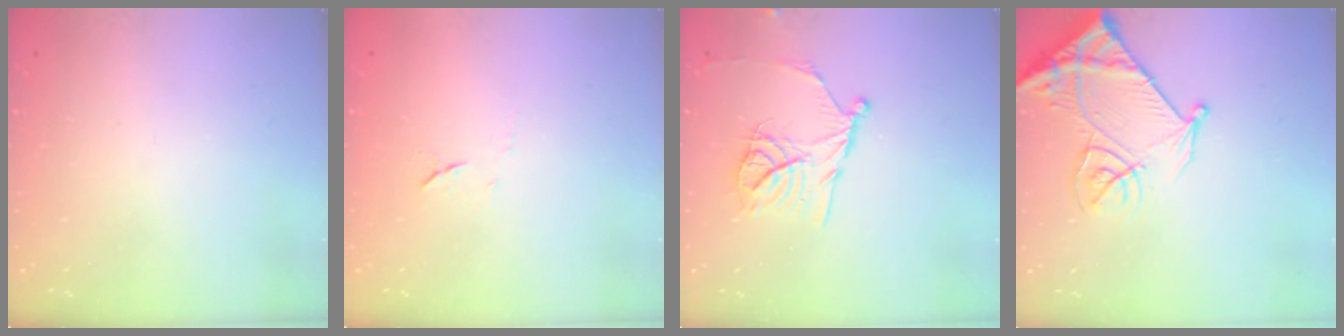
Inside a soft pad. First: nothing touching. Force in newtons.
{"total": 4.6, "press": 4.6, "slide": 0.7}
{"total": 13.1, "press": 13.1, "slide": 1.0}
{"total": 13.7, "press": 13.6, "slide": 1.6}